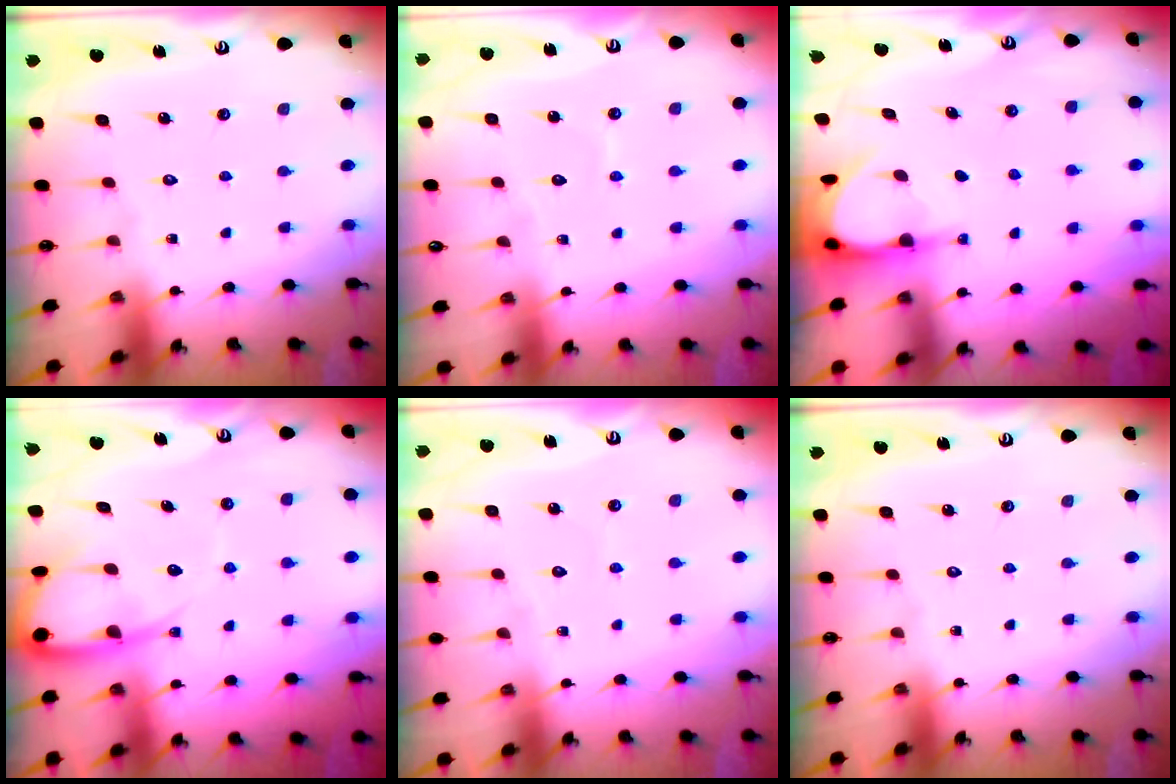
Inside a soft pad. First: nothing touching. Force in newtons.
{"total": 3.2, "press": 3.2, "slide": 0.2}
{"total": 4.0, "press": 4.0, "slide": 0.3}
{"total": 8.1, "press": 8.1, "slide": 0.9}
{"total": 2.9, "press": 2.9, "slide": 0.3}
{"total": 0.0}